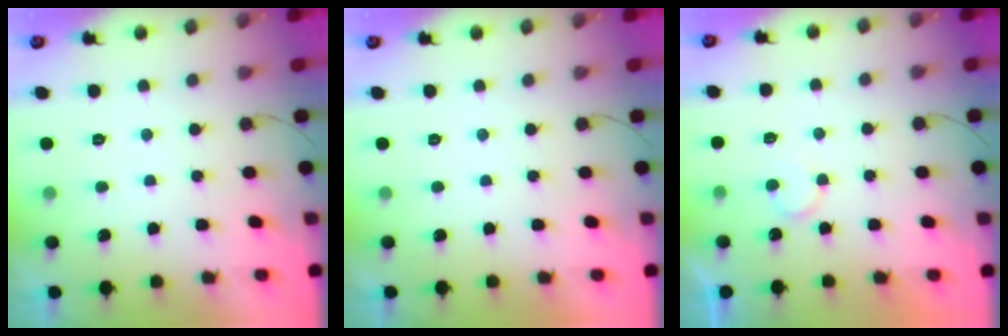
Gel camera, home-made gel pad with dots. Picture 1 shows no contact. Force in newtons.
{"total": 1.7, "press": 1.6, "slide": 0.1}
{"total": 5.1, "press": 5.1, "slide": 0.4}